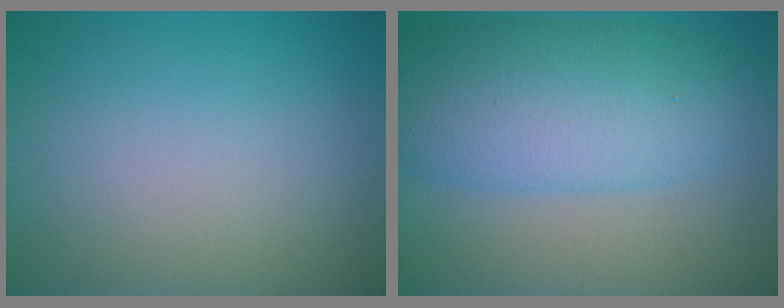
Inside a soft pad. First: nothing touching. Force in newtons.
{"total": 8.7, "press": 8.7, "slide": 0.2}